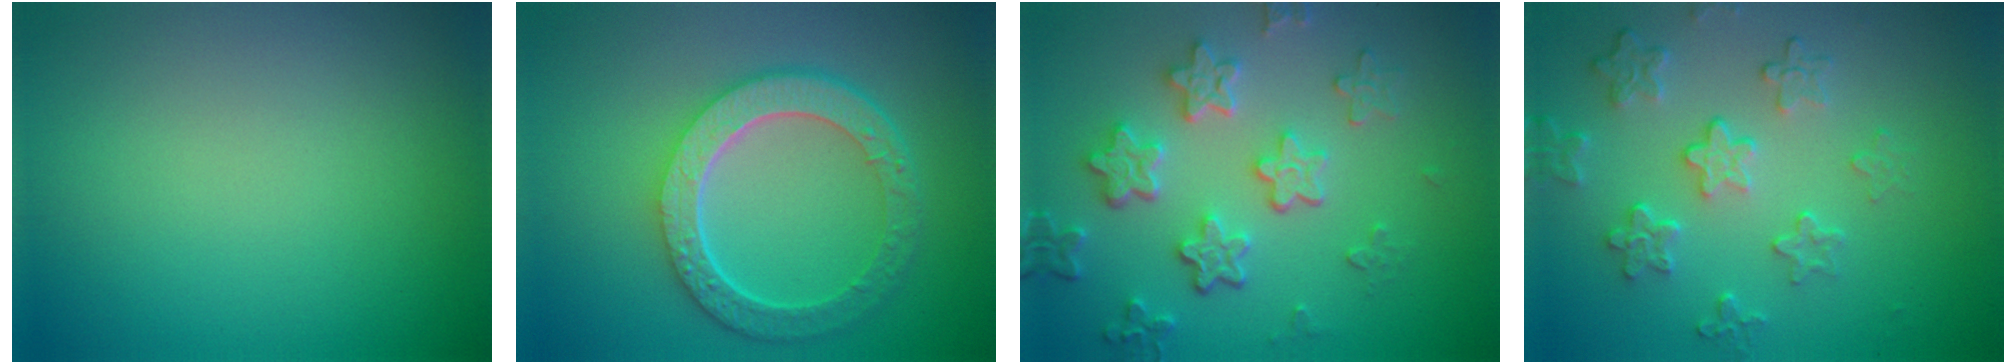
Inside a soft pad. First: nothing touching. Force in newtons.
{"total": 6.4, "press": 4.7, "slide": 4.2}
{"total": 4.7, "press": 4.1, "slide": 2.3}
{"total": 4.4, "press": 3.3, "slide": 2.9}